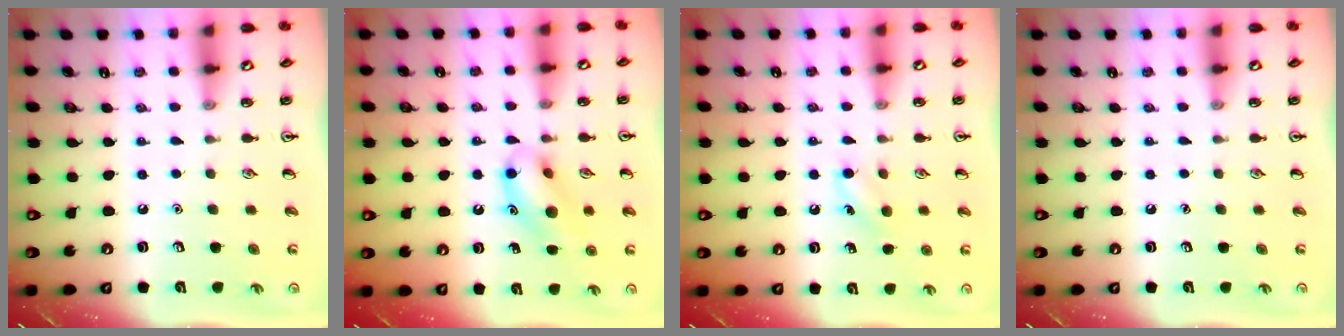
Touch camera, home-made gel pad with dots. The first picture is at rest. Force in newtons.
{"total": 12.2, "press": 11.9, "slide": 2.4}
{"total": 6.0, "press": 5.7, "slide": 1.7}
{"total": 0.0}